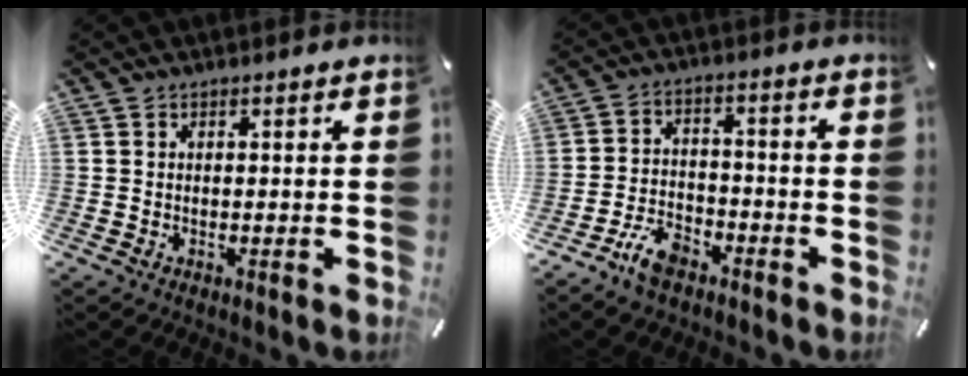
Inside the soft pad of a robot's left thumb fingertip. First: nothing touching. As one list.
[{"total": 7.7, "force": [-5.5, 3.9, 3.6], "torque": [-0.076, 0.028, -0.106]}]